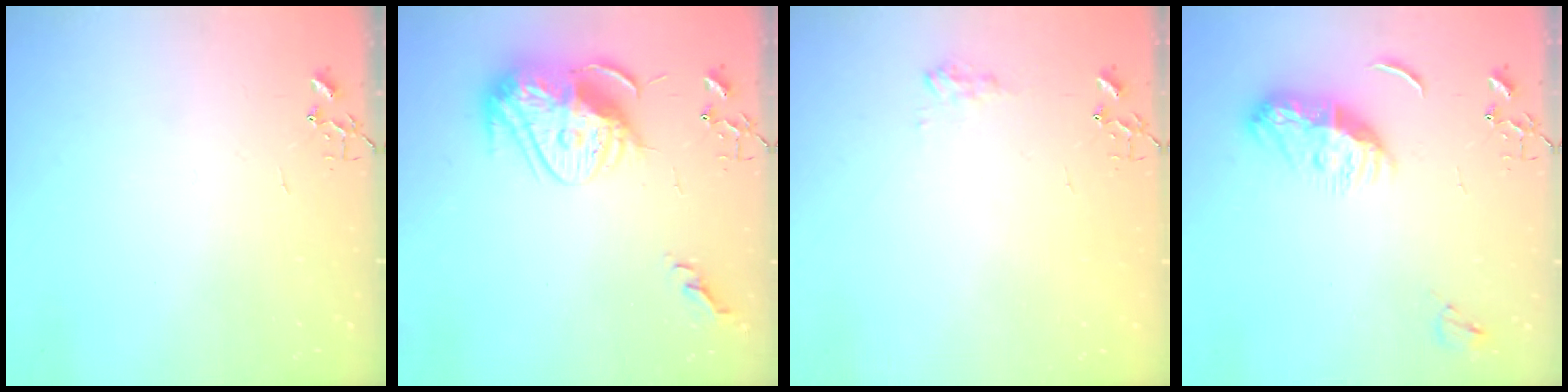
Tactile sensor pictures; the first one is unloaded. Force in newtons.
{"total": 15.6, "press": 15.6, "slide": 1.2}
{"total": 7.8, "press": 7.8, "slide": 0.7}
{"total": 11.6, "press": 11.6, "slide": 0.3}